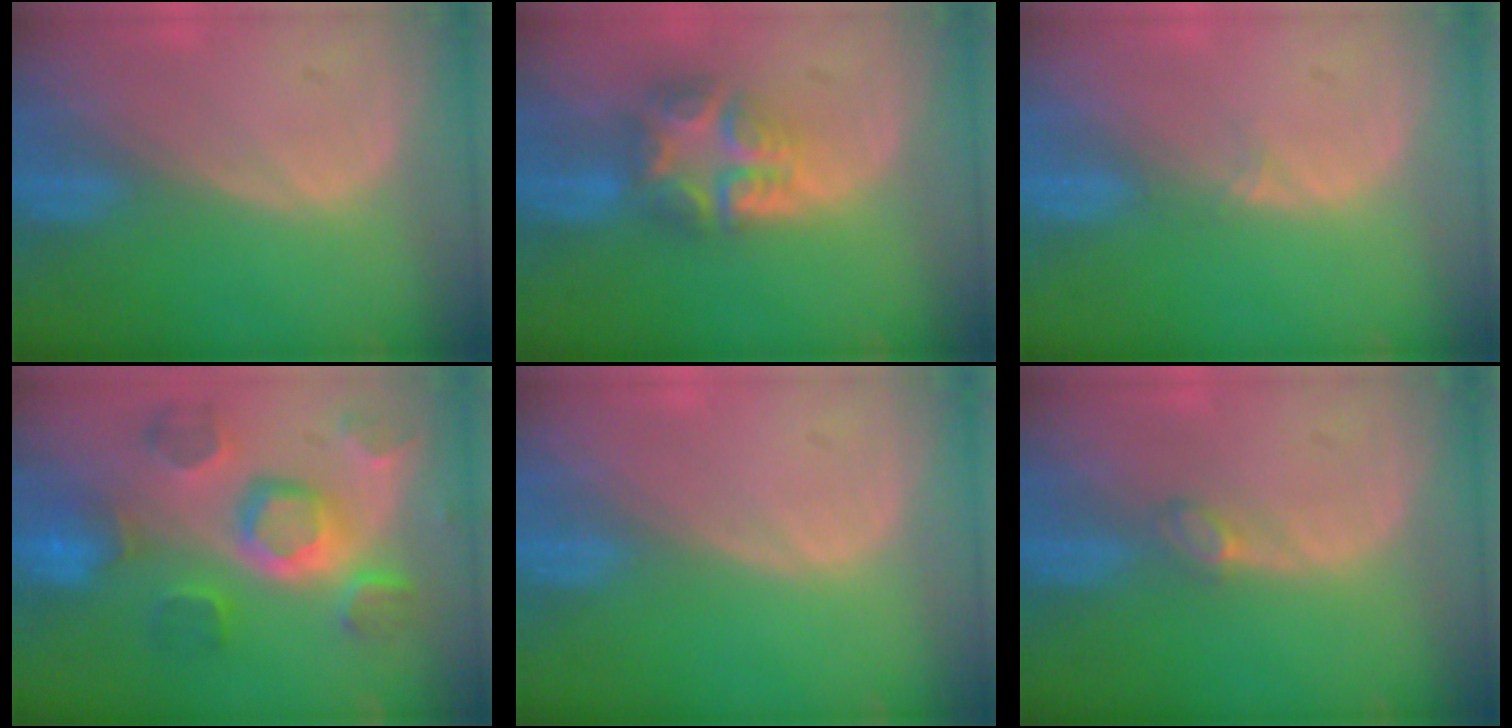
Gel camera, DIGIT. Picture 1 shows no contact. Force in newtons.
{"total": 7.6, "press": 6.7, "slide": 3.7}
{"total": 0.9, "press": 0.6, "slide": 0.7}
{"total": 11.1, "press": 9.9, "slide": 5.2}
{"total": 0.0}
{"total": 1.6, "press": 1.6, "slide": 0.2}